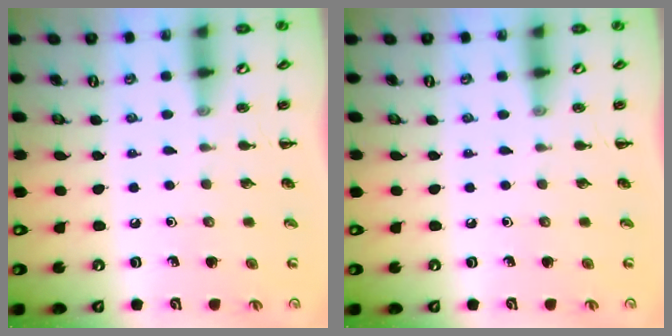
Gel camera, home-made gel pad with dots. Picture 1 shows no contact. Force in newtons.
{"total": 0.0}